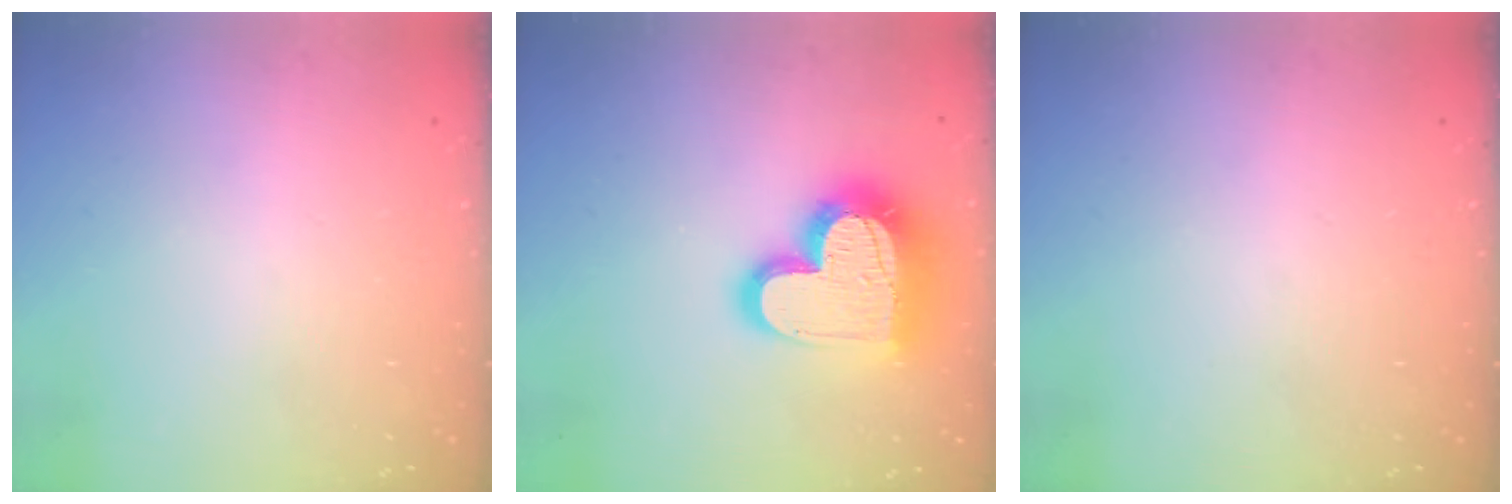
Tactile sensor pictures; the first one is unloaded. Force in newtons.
{"total": 21.1, "press": 21.0, "slide": 1.9}
{"total": 0.0}